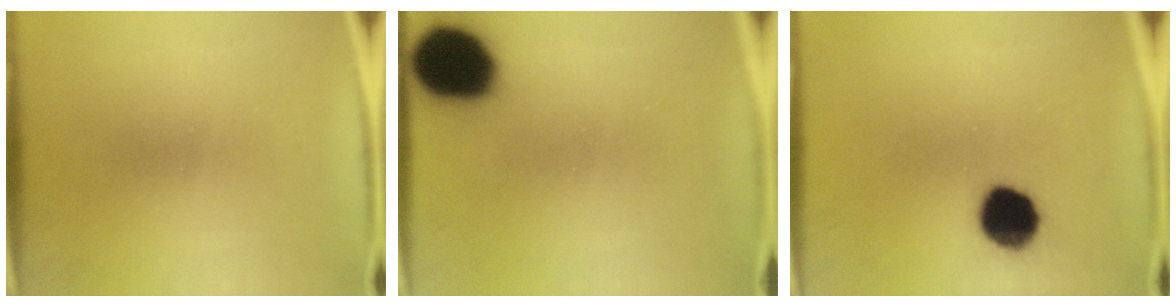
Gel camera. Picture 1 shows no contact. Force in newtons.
{"total": 18.8}
{"total": 12.1}